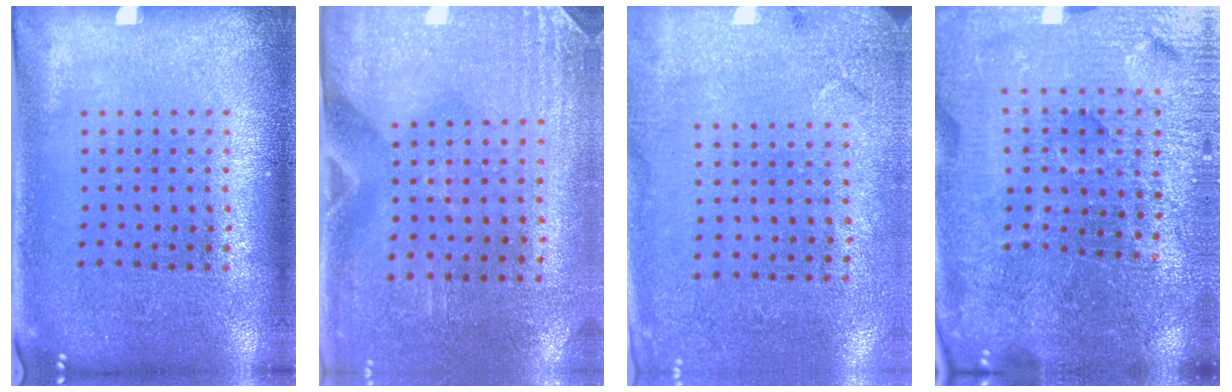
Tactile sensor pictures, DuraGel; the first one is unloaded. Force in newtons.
{"total": 2.9, "press": 2.5, "slide": 1.5}
{"total": 2.7, "press": 2.2, "slide": 1.6}
{"total": 4.9, "press": 4.7, "slide": 1.4}